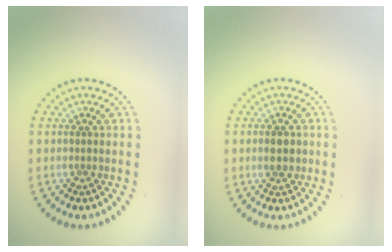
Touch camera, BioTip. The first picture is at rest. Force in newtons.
{"total": 2.4, "press": 2.4, "slide": 0.0}